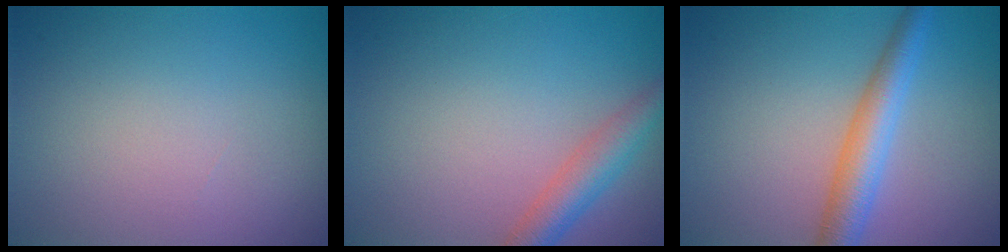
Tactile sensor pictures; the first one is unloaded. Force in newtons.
{"total": 3.3, "press": 3.3, "slide": 0.1}
{"total": 4.3, "press": 4.3, "slide": 0.1}